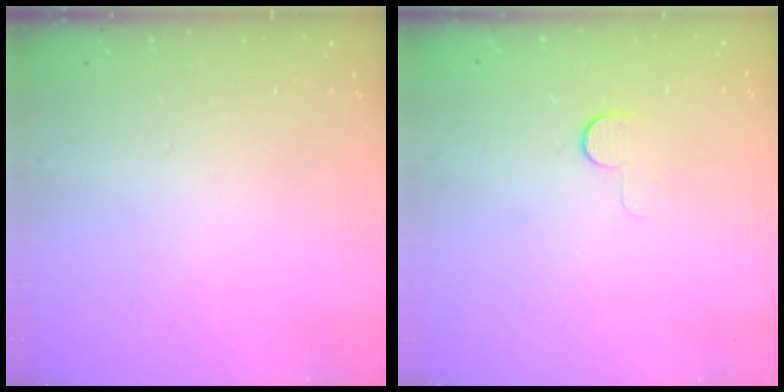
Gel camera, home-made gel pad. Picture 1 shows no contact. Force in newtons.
{"total": 5.7, "press": 5.7, "slide": 0.6}